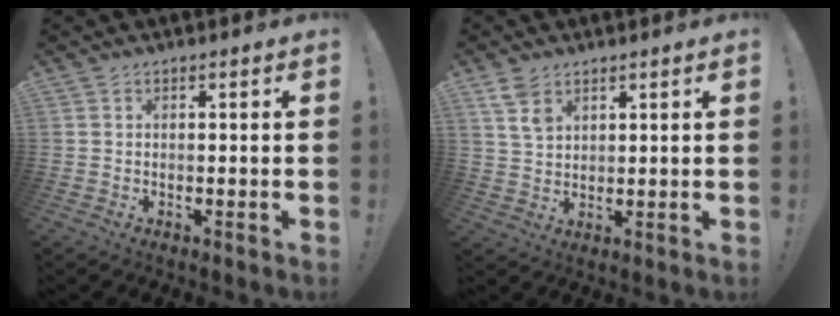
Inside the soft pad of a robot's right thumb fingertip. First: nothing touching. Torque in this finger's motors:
{"motor_torque": [0.45, 0.87, 0.63, 0.15, 0.00]}